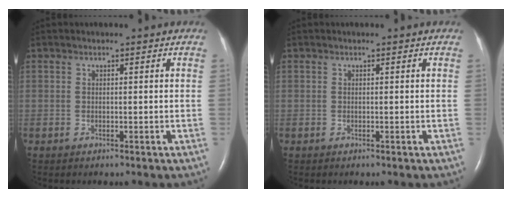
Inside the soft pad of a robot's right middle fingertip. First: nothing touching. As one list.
[{"total": 0.0}]